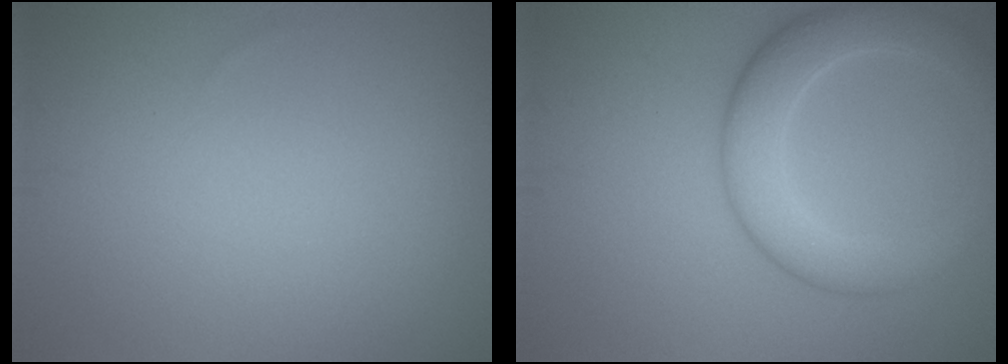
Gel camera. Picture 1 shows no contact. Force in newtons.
{"total": 5.7, "press": 5.7, "slide": 0.2}